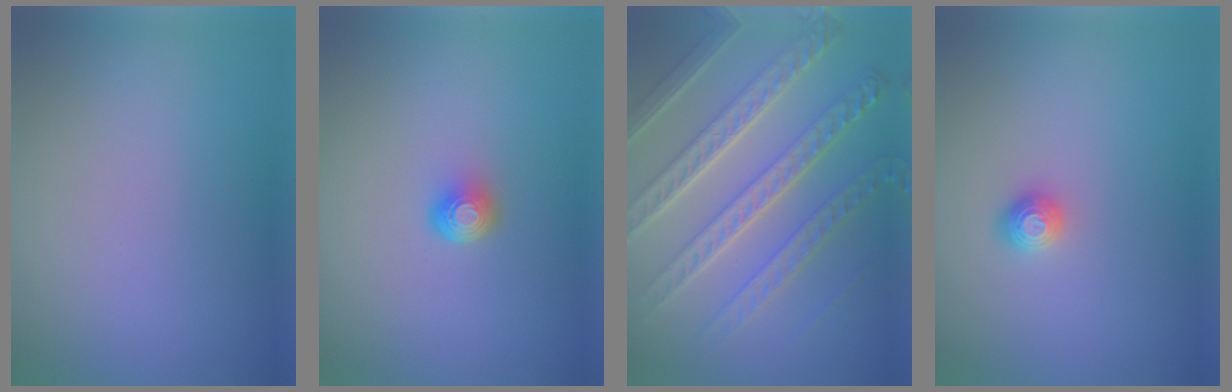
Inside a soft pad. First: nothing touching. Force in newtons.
{"total": 1.9, "press": 1.3, "slide": 1.4}
{"total": 8.4, "press": 6.2, "slide": 5.8}
{"total": 1.1, "press": 1.1, "slide": 0.3}